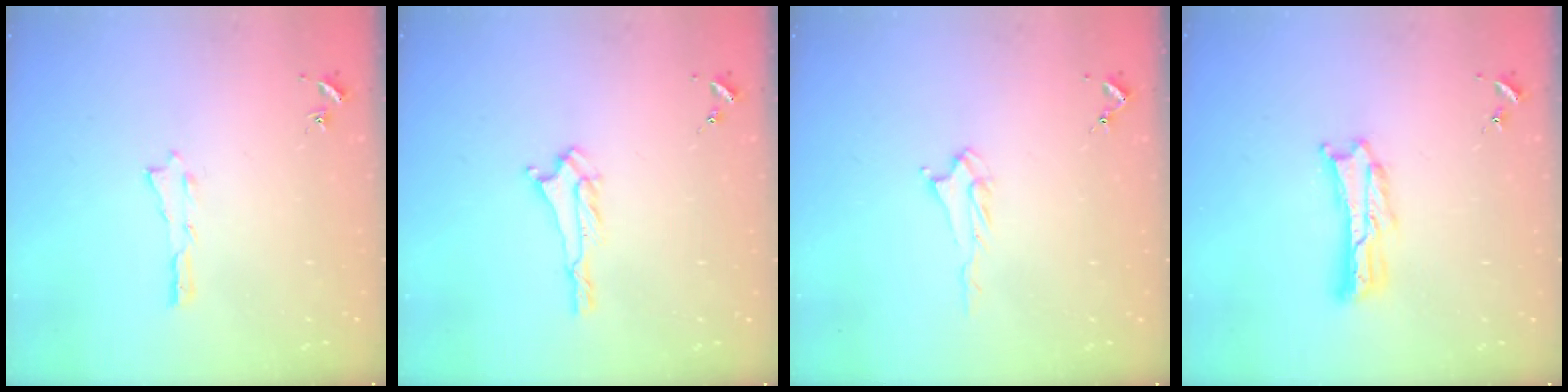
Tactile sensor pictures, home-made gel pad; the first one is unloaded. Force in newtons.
{"total": 1.9, "press": 1.9, "slide": 0.4}
{"total": 3.2, "press": 3.2, "slide": 0.5}
{"total": 2.4, "press": 2.4, "slide": 0.3}